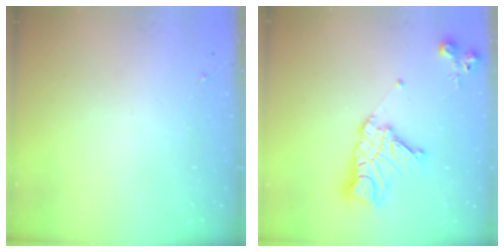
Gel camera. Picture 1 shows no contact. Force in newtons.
{"total": 16.1, "press": 16.0, "slide": 1.6}